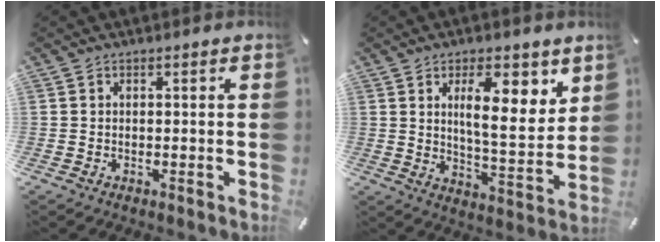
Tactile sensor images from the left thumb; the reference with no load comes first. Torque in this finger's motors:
{"motor_torque": [0.89, 0.19, 0.65, 0.19, 0.34]}